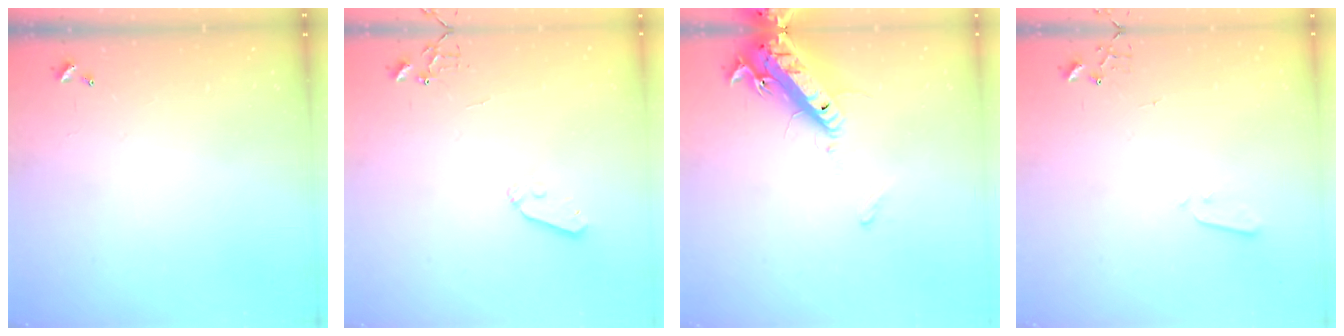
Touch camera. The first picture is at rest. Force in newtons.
{"total": 6.5, "press": 6.5, "slide": 0.6}
{"total": 16.2, "press": 15.7, "slide": 3.6}
{"total": 2.1, "press": 2.0, "slide": 0.4}